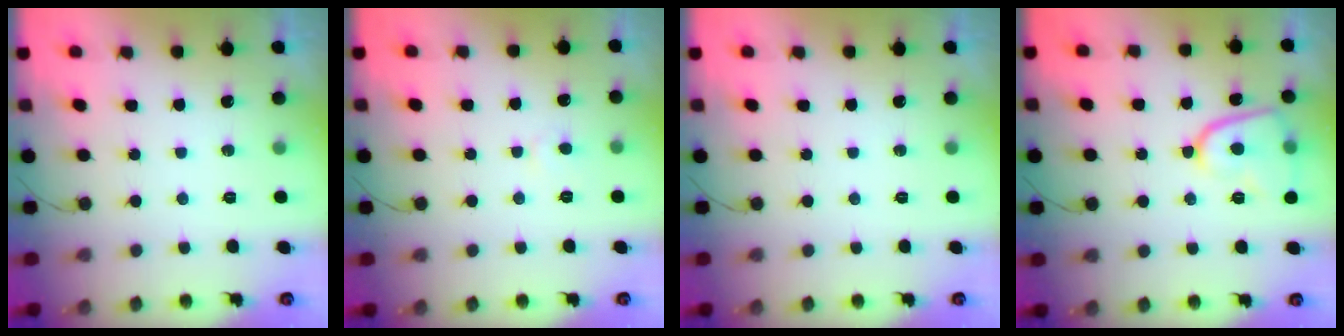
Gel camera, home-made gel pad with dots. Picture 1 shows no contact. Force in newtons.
{"total": 3.9, "press": 3.9, "slide": 0.3}
{"total": 0.0}
{"total": 11.0, "press": 10.9, "slide": 1.5}